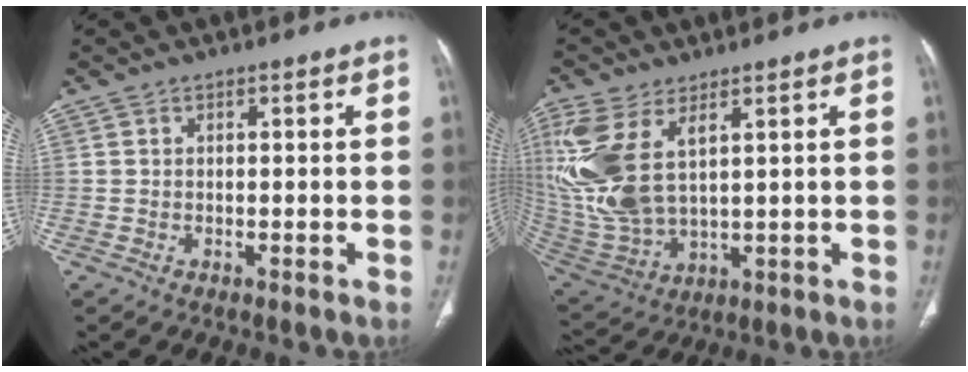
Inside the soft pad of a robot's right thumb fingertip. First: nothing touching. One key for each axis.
{"total": 17.1, "fx": 5.6, "fy": 8.8, "fz": 13.6, "tx": -0.318, "ty": -0.018, "tz": 0.129}